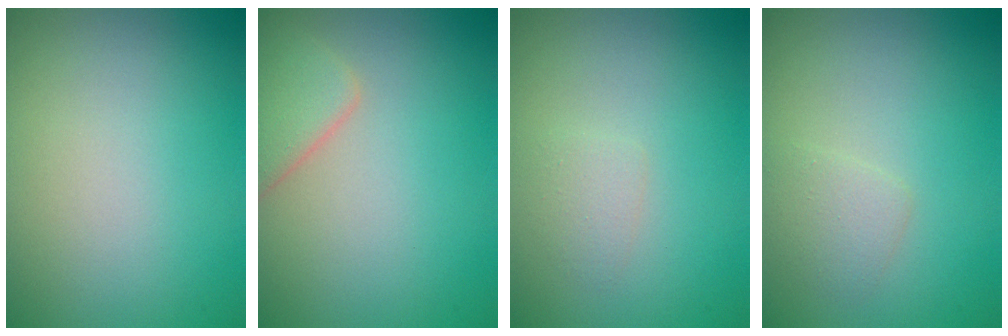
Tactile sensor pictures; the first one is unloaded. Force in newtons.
{"total": 2.8, "press": 2.8, "slide": 0.3}
{"total": 1.0, "press": 1.0, "slide": 0.2}
{"total": 1.4, "press": 1.4, "slide": 0.1}